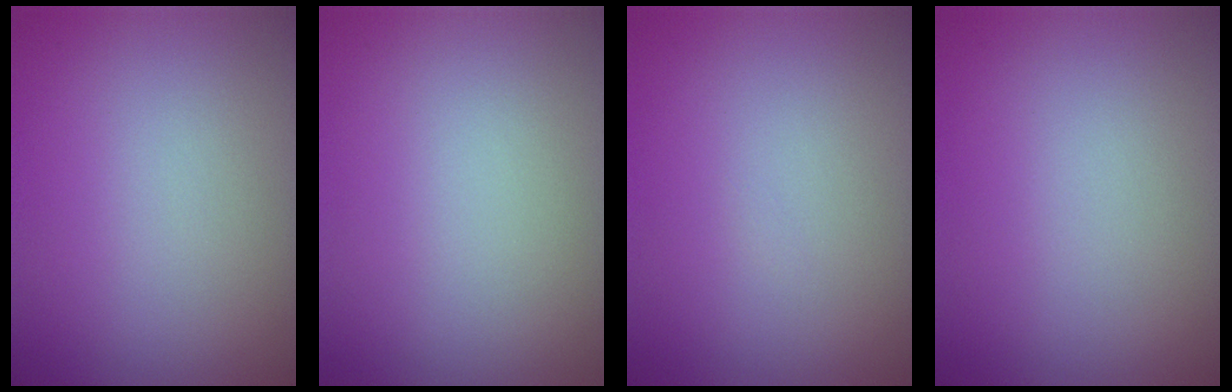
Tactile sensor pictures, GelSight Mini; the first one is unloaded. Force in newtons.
{"total": 0.0}
{"total": 0.0}
{"total": 0.0}